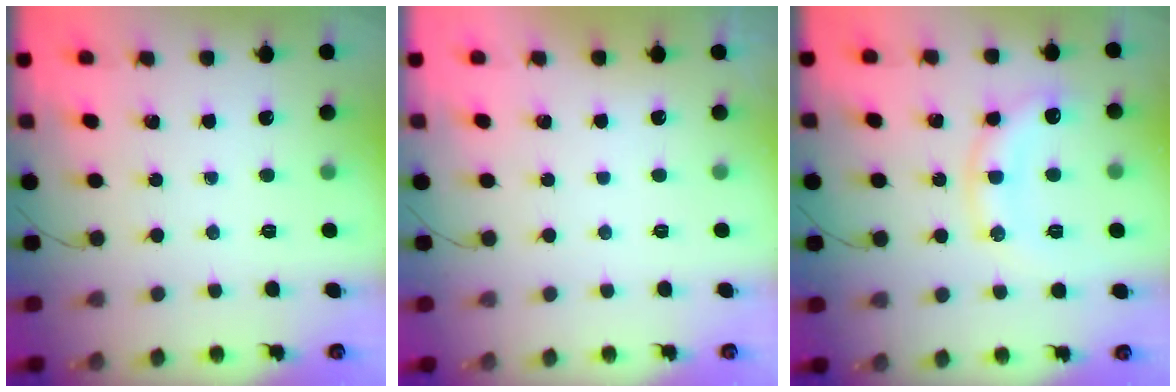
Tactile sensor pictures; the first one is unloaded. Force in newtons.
{"total": 3.0, "press": 3.0, "slide": 0.1}
{"total": 11.8, "press": 11.8, "slide": 0.8}